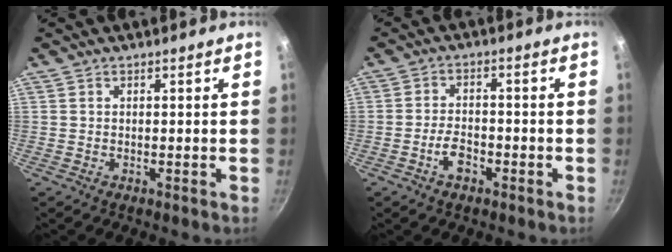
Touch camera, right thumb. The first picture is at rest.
{"total": 4.5, "force": [-2.3, 2.5, 2.9], "torque": [-0.045, 0.024, -0.041]}